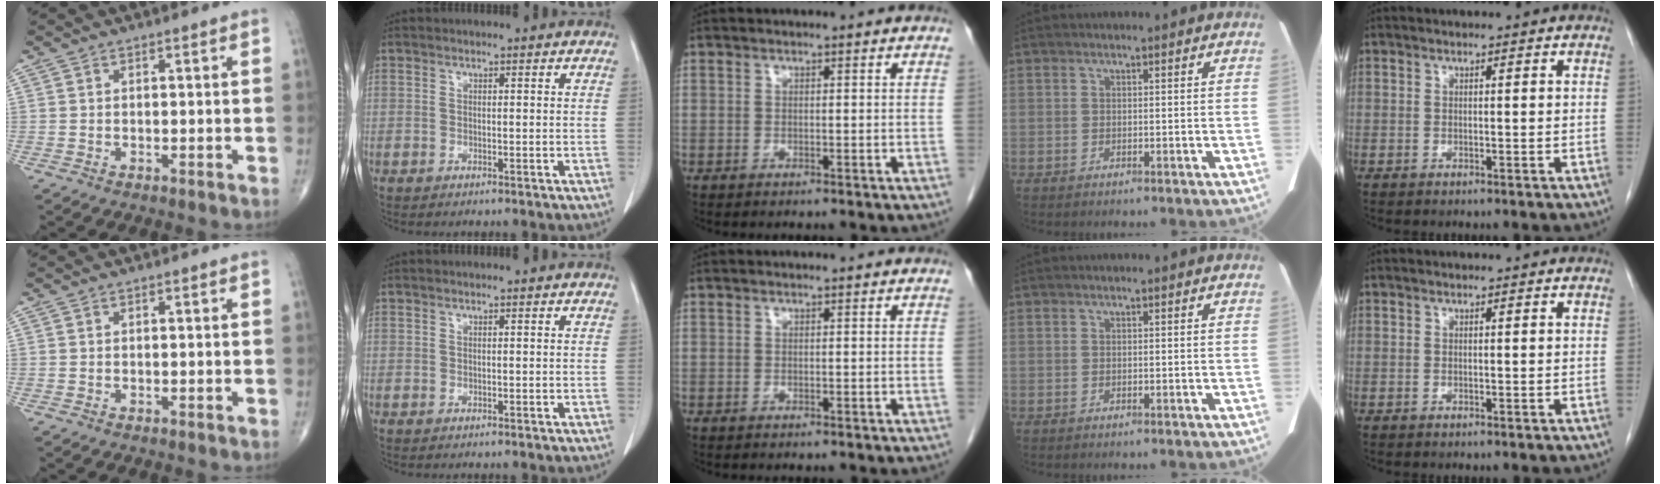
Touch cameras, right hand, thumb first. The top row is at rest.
{}